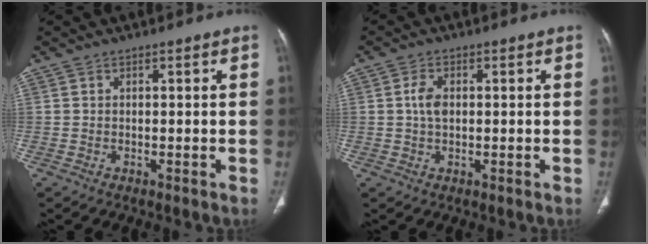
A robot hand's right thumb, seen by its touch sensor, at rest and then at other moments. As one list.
[{"total": 3.4, "force": [0.3, 2.2, 2.7], "torque": [-0.054, 0.002, 0.003]}]